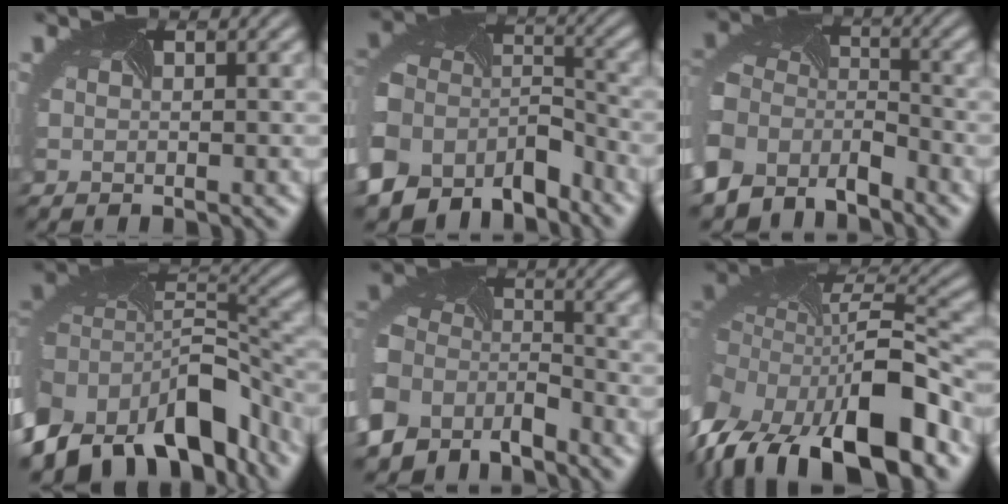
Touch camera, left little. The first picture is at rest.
{"total": 10.9, "force": [-7.1, 7.3, 4.0], "torque": [-0.107, -0.022, -0.115]}
{"total": 8.1, "force": [-5.5, 5.3, 2.8], "torque": [-0.063, -0.021, -0.104]}
{"total": 14.2, "force": [-7.8, 8.2, 8.7], "torque": [-0.187, -0.008, -0.115]}
{"total": 8.2, "force": [-5.7, 5.3, 2.7], "torque": [-0.062, -0.024, -0.108]}
{"total": 17.4, "force": [-7.7, 9.1, 12.7], "torque": [-0.250, -0.048, -0.101]}